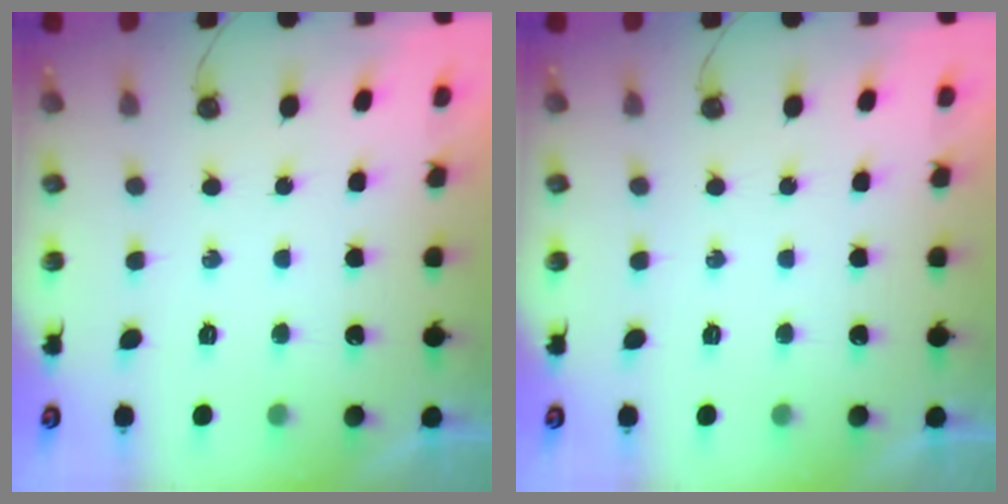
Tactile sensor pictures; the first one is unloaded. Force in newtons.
{"total": 0.0}